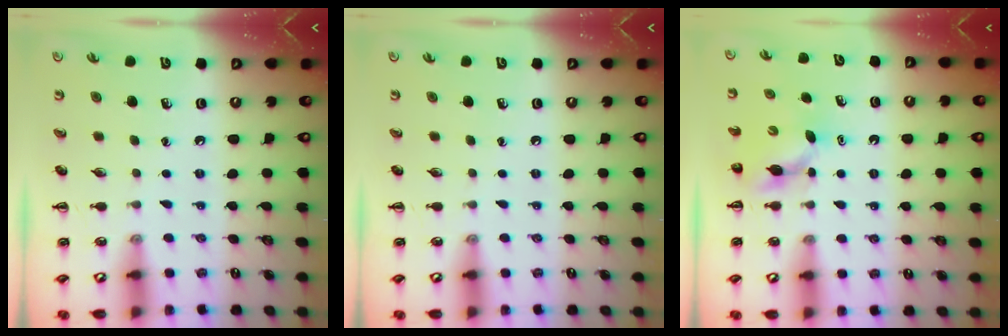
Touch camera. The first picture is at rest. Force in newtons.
{"total": 0.0}
{"total": 4.0, "press": 3.9, "slide": 1.1}